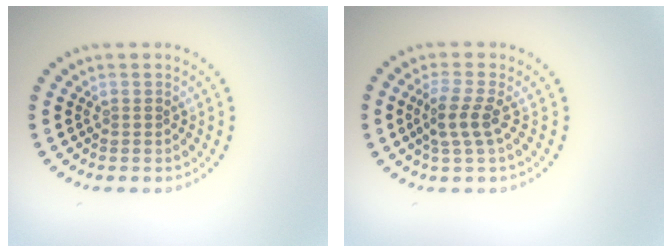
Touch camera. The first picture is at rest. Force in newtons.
{"total": 2.4, "press": 2.1, "slide": 1.2}